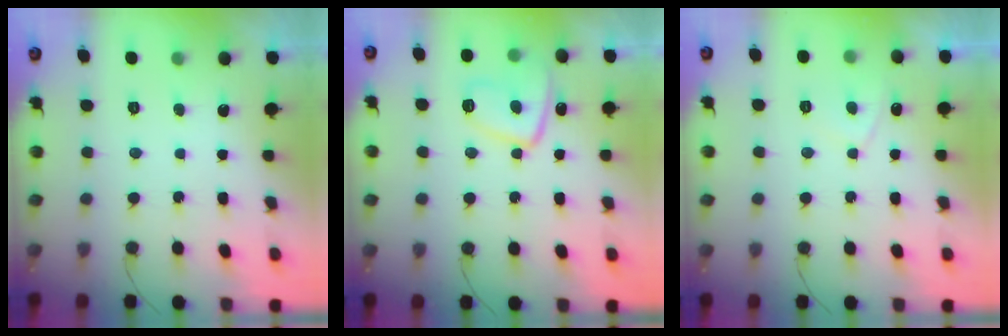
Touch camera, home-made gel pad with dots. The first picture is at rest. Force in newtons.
{"total": 12.4, "press": 12.4, "slide": 1.1}
{"total": 2.8, "press": 2.7, "slide": 0.5}